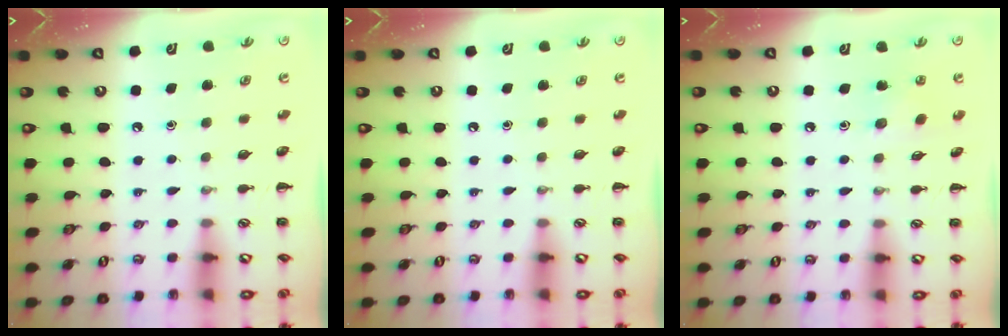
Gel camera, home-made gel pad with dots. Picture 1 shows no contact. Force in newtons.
{"total": 0.0}
{"total": 4.3, "press": 4.1, "slide": 1.3}